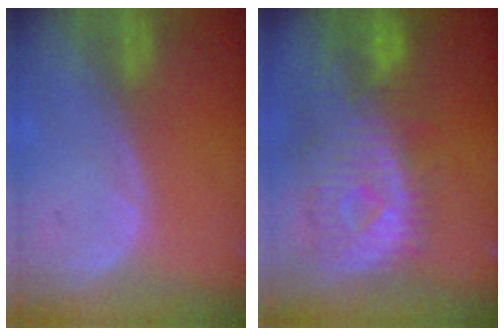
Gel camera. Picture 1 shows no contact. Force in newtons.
{"total": 10.8, "press": 9.6, "slide": 5.0}